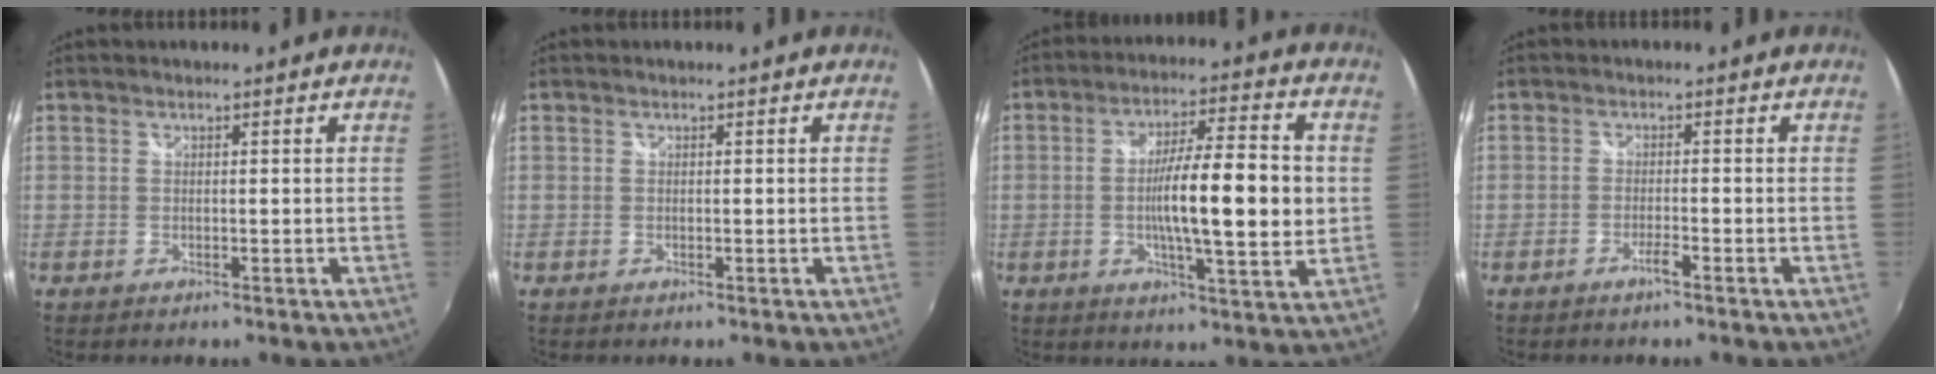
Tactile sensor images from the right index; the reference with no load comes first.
{"total": 0.0}
{"total": 13.7, "force": [-0.3, 1.9, 13.6], "torque": [-0.230, -0.005, -0.006]}
{"total": 1.7, "force": [-1.3, -0.1, 1.2], "torque": [-0.028, -0.001, -0.026]}